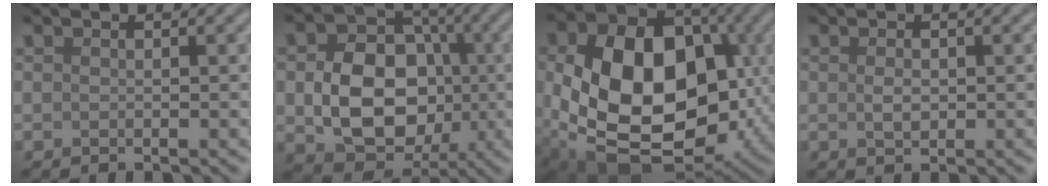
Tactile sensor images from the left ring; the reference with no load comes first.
{"total": 8.9, "force": [-1.0, 6.7, 5.7], "torque": [-0.096, 0.003, -0.019]}
{"total": 15.5, "force": [-0.2, 10.8, 11.2], "torque": [-0.205, -0.019, -0.005]}
{"total": 1.2, "force": [0.0, 0.7, 1.0], "torque": [-0.020, -0.001, 0.001]}